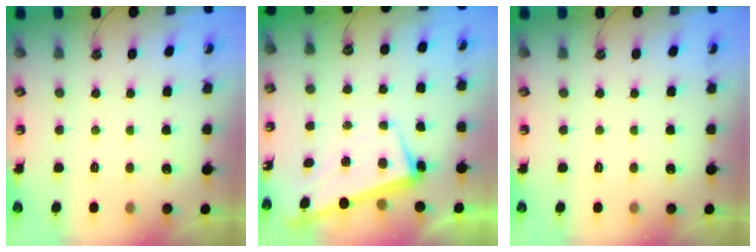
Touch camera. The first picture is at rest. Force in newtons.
{"total": 2.2, "press": 2.1, "slide": 0.8}
{"total": 0.0}